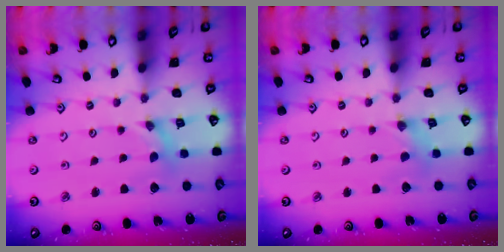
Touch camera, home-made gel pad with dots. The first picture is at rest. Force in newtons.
{"total": 2.5, "press": 2.5, "slide": 0.3}